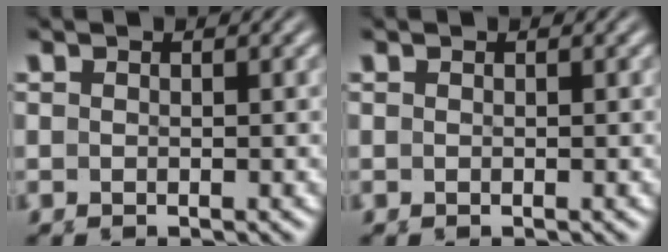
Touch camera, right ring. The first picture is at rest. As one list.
[{"total": 0.0}]